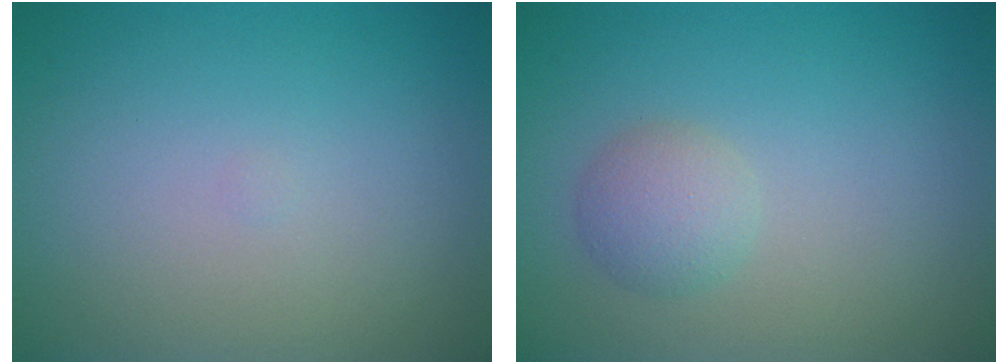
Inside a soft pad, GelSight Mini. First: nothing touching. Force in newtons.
{"total": 2.2, "press": 2.2, "slide": 0.1}